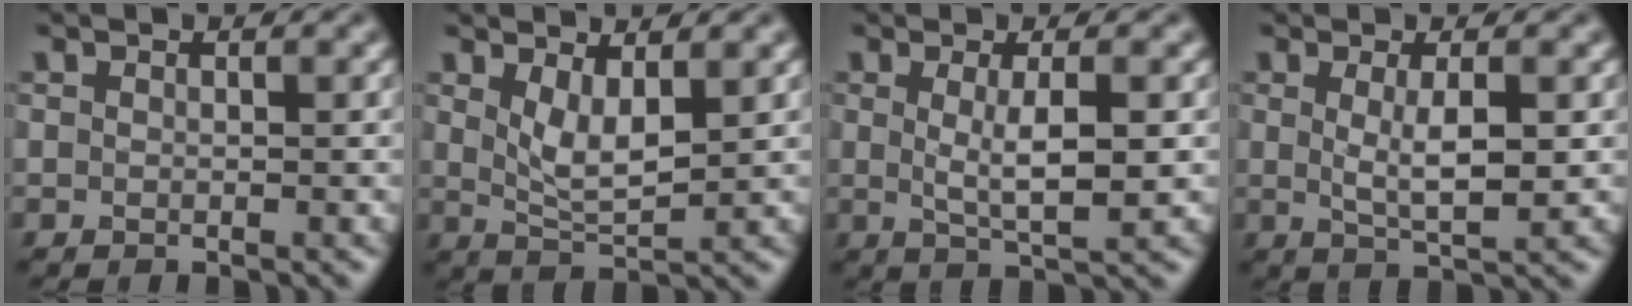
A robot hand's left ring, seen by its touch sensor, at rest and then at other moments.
{"total": 3.1, "force": [1.3, 1.0, 2.6], "torque": [-0.058, -0.010, 0.030]}
{"total": 3.8, "force": [0.3, 0.8, 3.7], "torque": [-0.065, -0.005, 0.009]}
{"total": 3.3, "force": [0.4, 0.8, 3.2], "torque": [-0.060, -0.006, 0.012]}